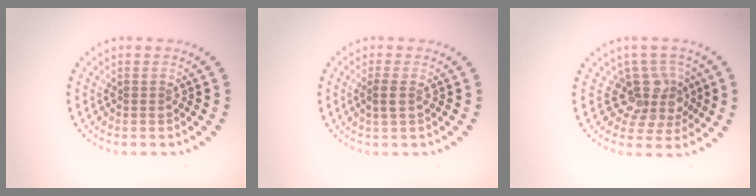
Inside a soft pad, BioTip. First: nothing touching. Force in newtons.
{"total": 1.1, "press": 1.0, "slide": 0.5}
{"total": 3.7, "press": 3.0, "slide": 2.3}